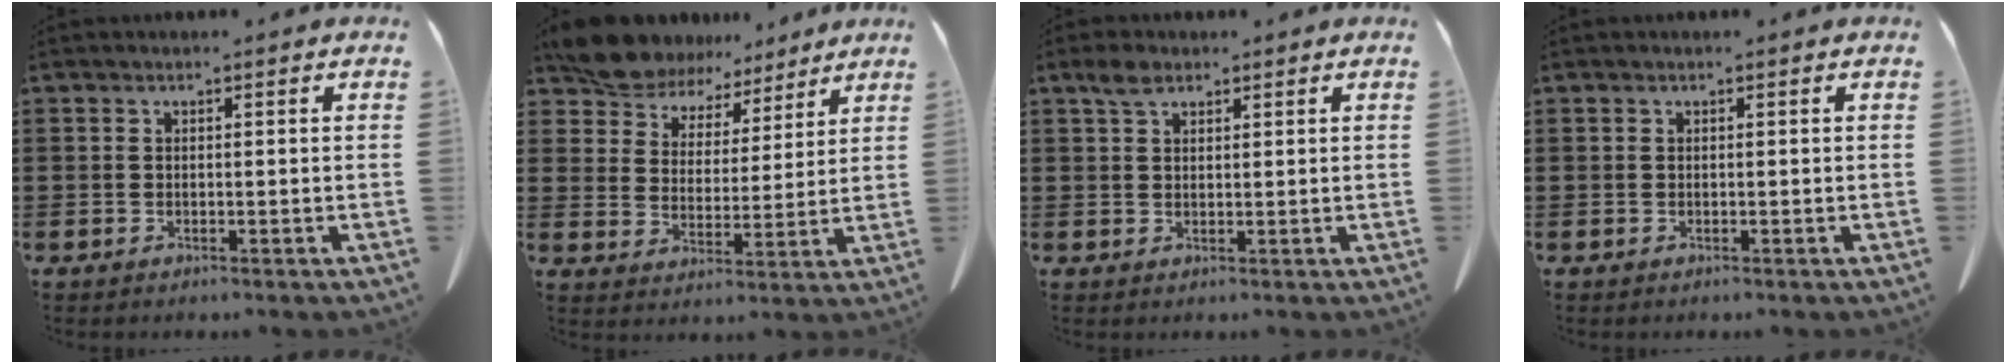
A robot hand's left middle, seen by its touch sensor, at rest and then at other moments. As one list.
[{"total": 8.8, "force": [8.0, 3.3, 1.6], "torque": [-0.078, -0.036, 0.152]}, {"total": 2.8, "force": [1.9, 1.5, 1.5], "torque": [-0.034, 0.004, 0.037]}, {"total": 0.0}]